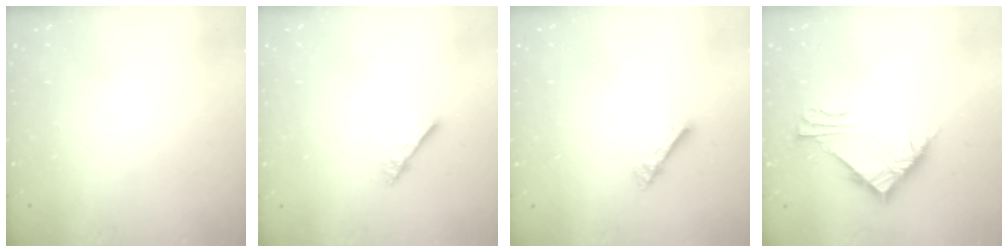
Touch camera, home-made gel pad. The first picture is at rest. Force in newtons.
{"total": 1.8, "press": 1.8, "slide": 0.1}
{"total": 5.0, "press": 5.0, "slide": 0.3}
{"total": 6.6, "press": 6.6, "slide": 0.4}